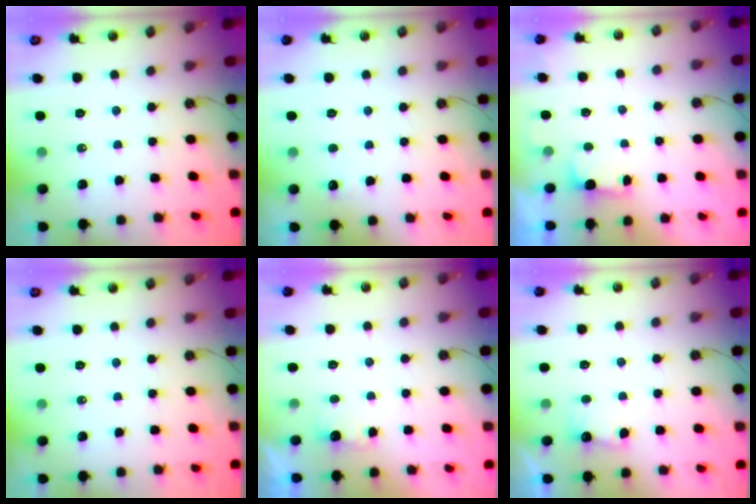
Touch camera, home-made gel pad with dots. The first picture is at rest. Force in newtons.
{"total": 2.5, "press": 2.3, "slide": 1.0}
{"total": 1.8, "press": 1.5, "slide": 0.9}
{"total": 0.0}
{"total": 2.3, "press": 2.2, "slide": 0.9}
{"total": 3.2, "press": 3.0, "slide": 1.0}